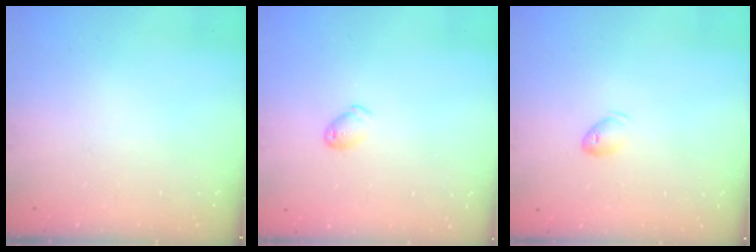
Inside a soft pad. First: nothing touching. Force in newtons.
{"total": 4.9, "press": 4.9, "slide": 0.7}
{"total": 5.4, "press": 5.3, "slide": 1.0}